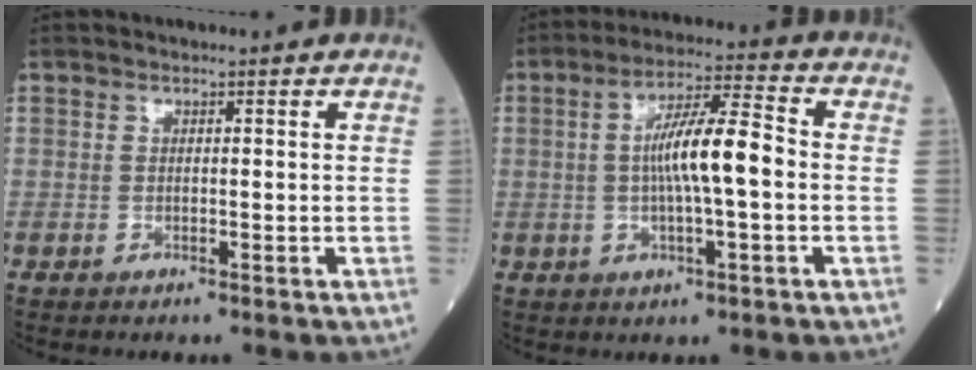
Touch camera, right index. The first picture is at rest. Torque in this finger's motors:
{"motor_torque": [1.71, -0.02, 0.82, 0.21]}